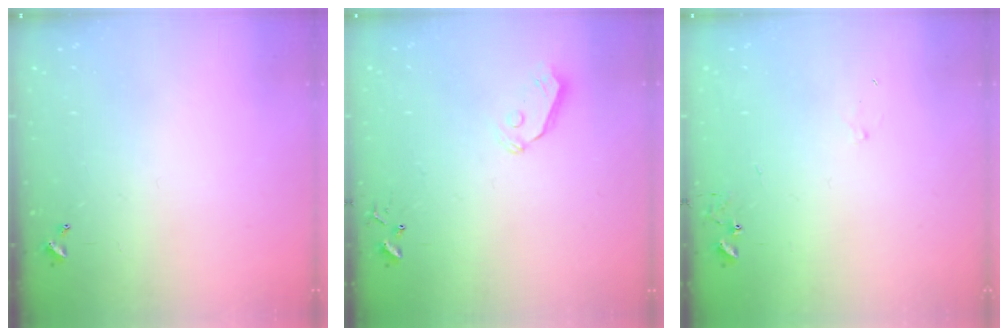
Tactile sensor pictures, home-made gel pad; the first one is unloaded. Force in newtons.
{"total": 4.4, "press": 4.3, "slide": 0.5}
{"total": 7.4, "press": 7.4, "slide": 0.5}